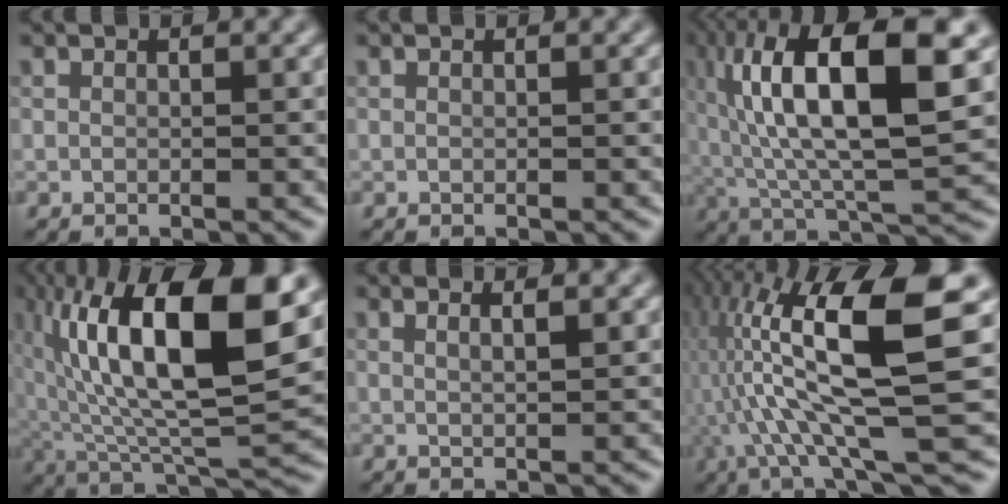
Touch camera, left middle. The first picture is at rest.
{"total": 0.0}
{"total": 13.3, "force": [3.4, 4.0, 12.2], "torque": [-0.225, 0.016, 0.066]}
{"total": 15.4, "force": [3.6, 6.0, 13.8], "torque": [-0.246, 0.017, 0.067]}
{"total": 2.0, "force": [1.0, 0.7, 1.5], "torque": [-0.002, 0.013, 0.004]}
{"total": 13.6, "force": [0.2, 3.0, 13.2], "torque": [-0.274, 0.019, 0.016]}